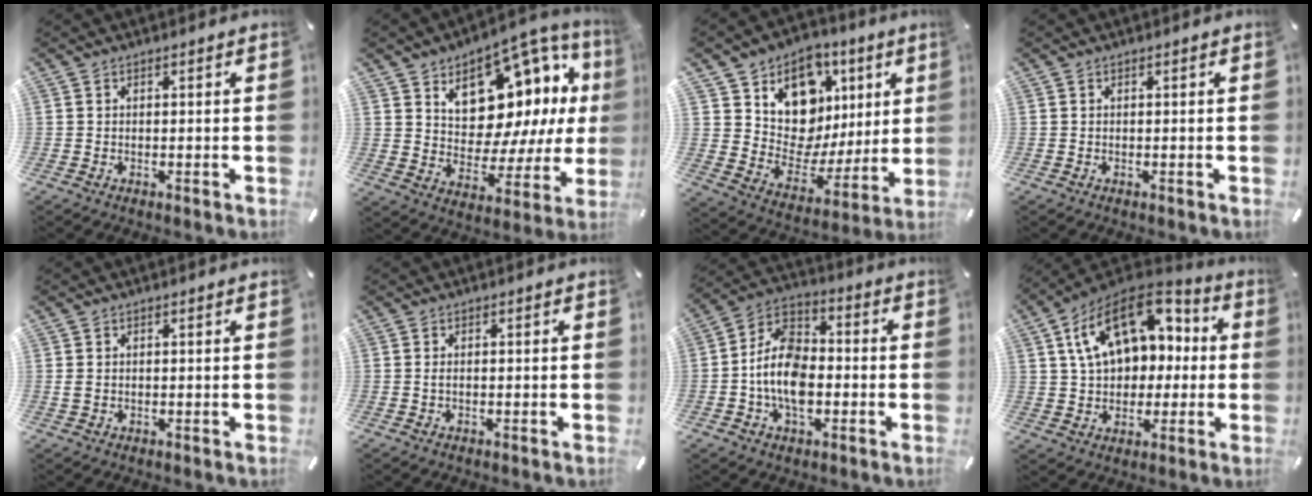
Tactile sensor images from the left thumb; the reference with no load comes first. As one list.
[{"total": 15.0, "force": [7.7, 10.2, 7.7], "torque": [-0.107, -0.070, 0.141]}, {"total": 13.2, "force": [5.5, 10.8, 5.4], "torque": [-0.075, -0.054, 0.101]}, {"total": 0.0}, {"total": 1.1, "force": [0.1, 0.8, 0.7], "torque": [-0.015, 0.002, 0.001]}, {"total": 0.9, "force": [-0.3, 0.4, 0.8], "torque": [-0.015, 0.000, -0.007]}, {"total": 12.7, "force": [-3.4, 8.3, 9.0], "torque": [-0.194, 0.018, -0.061]}, {"total": 16.4, "force": [5.5, 11.5, 10.3], "torque": [-0.192, -0.019, 0.102]}]